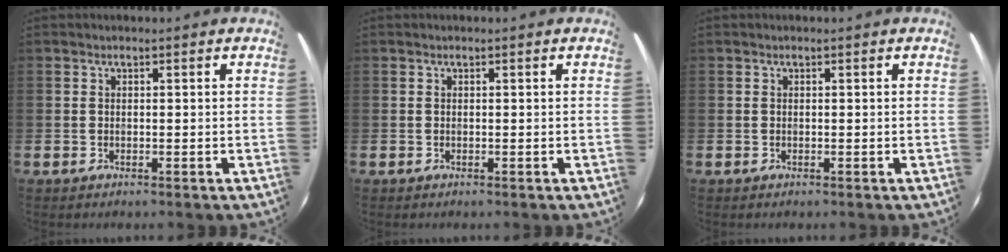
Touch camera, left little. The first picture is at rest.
{"total": 0.0}
{"total": 0.0}